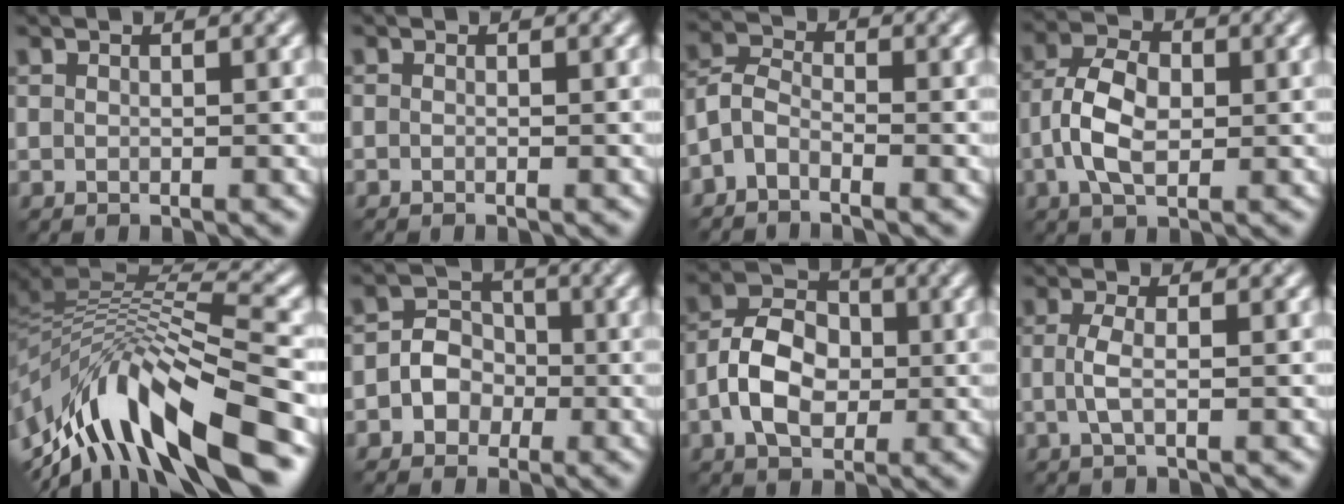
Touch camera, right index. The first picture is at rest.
{"total": 0.0}
{"total": 2.7, "force": [-1.7, 1.2, 1.7], "torque": [-0.037, 0.005, -0.049]}
{"total": 5.4, "force": [-0.7, 3.3, 4.2], "torque": [-0.087, -0.001, -0.018]}
{"total": 12.6, "force": [-5.8, 4.5, 10.2], "torque": [-0.199, 0.010, -0.100]}
{"total": 3.4, "force": [-1.1, 3.0, 1.4], "torque": [0.000, 0.001, -0.033]}
{"total": 6.1, "force": [-1.2, 4.2, 4.2], "torque": [-0.080, 0.005, -0.027]}
{"total": 2.1, "force": [-0.4, 0.6, 2.0], "torque": [-0.047, -0.004, -0.010]}